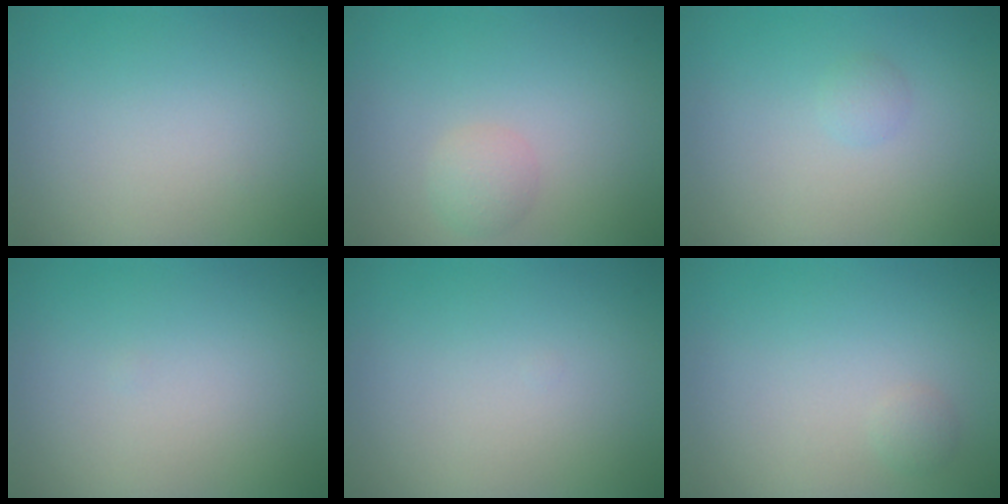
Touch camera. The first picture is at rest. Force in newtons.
{"total": 1.6, "press": 1.6, "slide": 0.0}
{"total": 0.8, "press": 0.8, "slide": 0.0}
{"total": 0.0}
{"total": 0.0}
{"total": 0.7, "press": 0.7, "slide": 0.0}